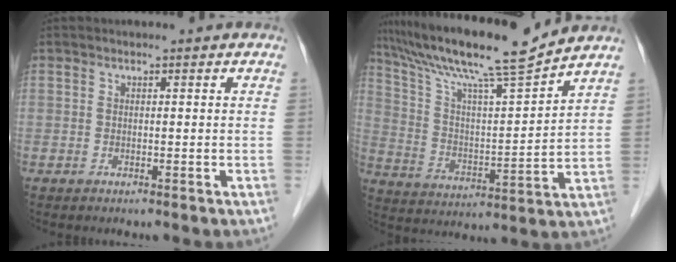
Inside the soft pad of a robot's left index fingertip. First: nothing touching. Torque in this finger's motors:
{"motor_torque": [0.04, -0.37, 0.38, 0.14]}